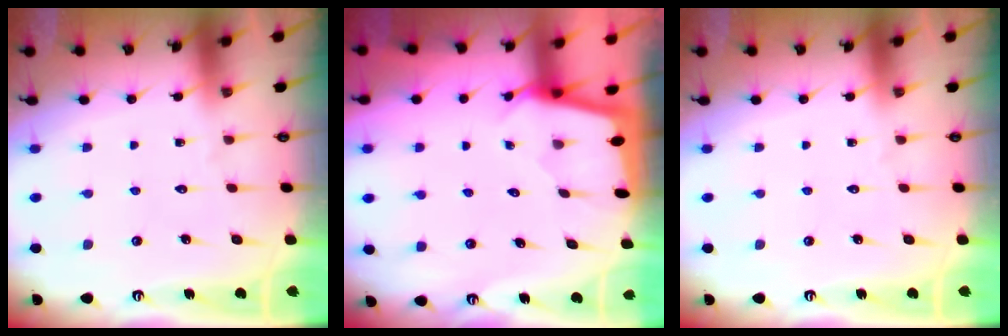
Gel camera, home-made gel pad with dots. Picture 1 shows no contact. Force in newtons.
{"total": 1.8, "press": 1.8, "slide": 0.3}
{"total": 0.0}